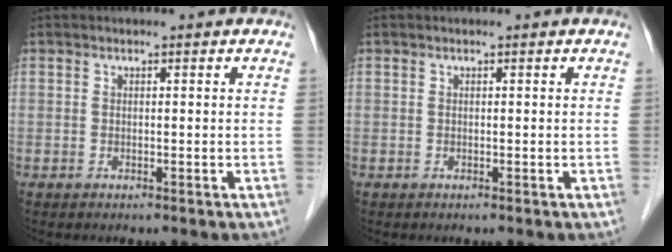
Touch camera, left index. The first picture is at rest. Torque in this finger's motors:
{"motor_torque": [0.00, 0.00, 0.00, 0.00]}